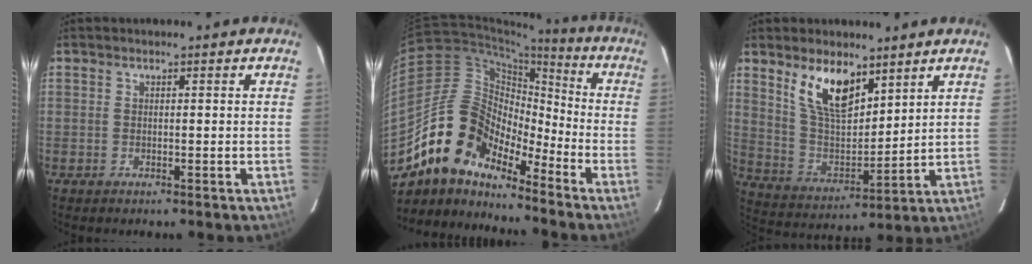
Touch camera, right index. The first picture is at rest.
{"total": 14.1, "force": [-11.2, 6.3, 5.7], "torque": [-0.097, 0.022, -0.223]}
{"total": 12.2, "force": [7.5, 5.3, 8.1], "torque": [-0.152, 0.002, 0.155]}